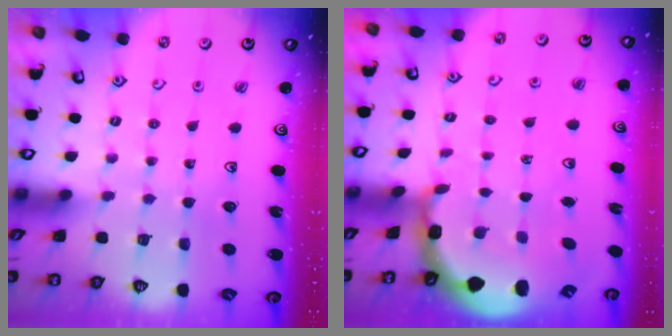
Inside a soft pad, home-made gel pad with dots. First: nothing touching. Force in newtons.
{"total": 4.0, "press": 3.8, "slide": 1.2}